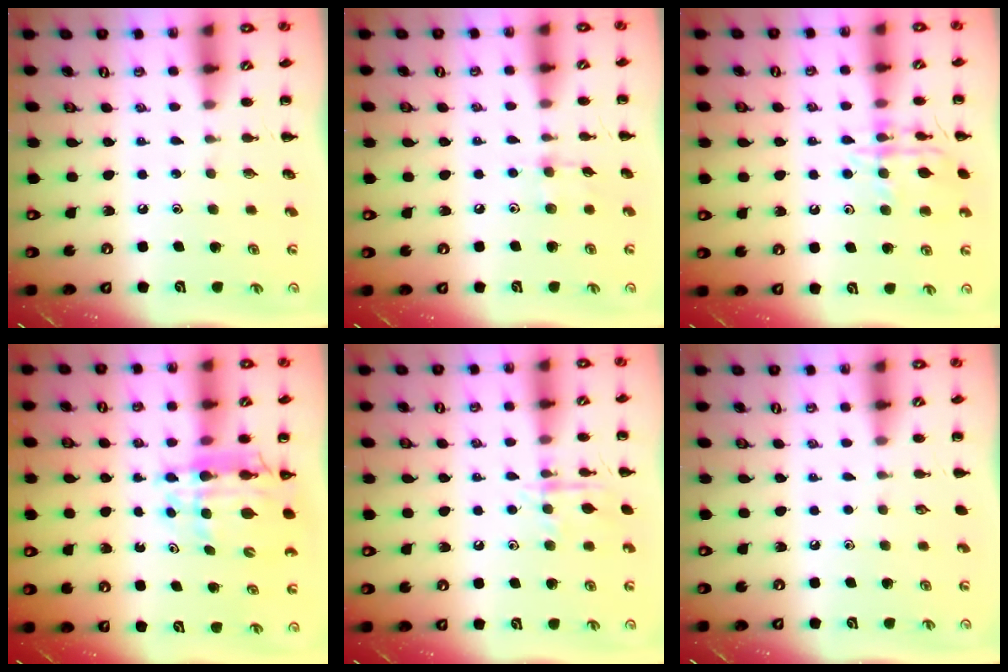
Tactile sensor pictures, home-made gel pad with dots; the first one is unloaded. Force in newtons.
{"total": 4.0, "press": 3.7, "slide": 1.4}
{"total": 13.5, "press": 13.5, "slide": 0.8}
{"total": 10.6, "press": 10.0, "slide": 3.4}
{"total": 10.4, "press": 10.4, "slide": 0.6}
{"total": 0.0}